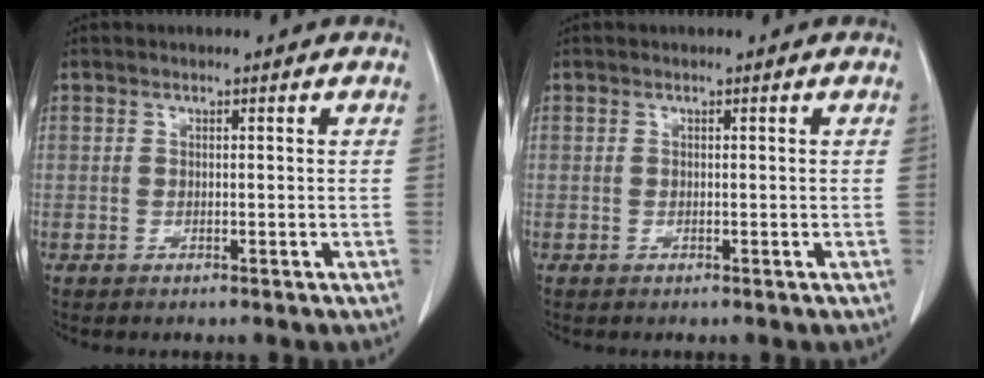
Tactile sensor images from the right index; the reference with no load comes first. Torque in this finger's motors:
{"motor_torque": [0.01, -0.01, 0.00, 0.00]}